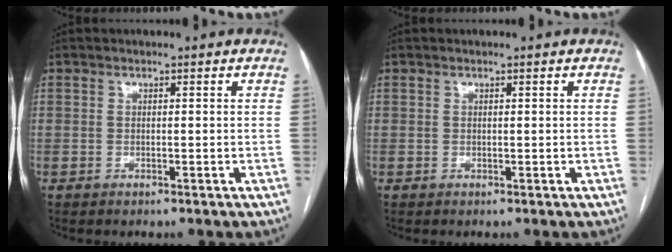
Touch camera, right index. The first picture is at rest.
{"total": 0.0}